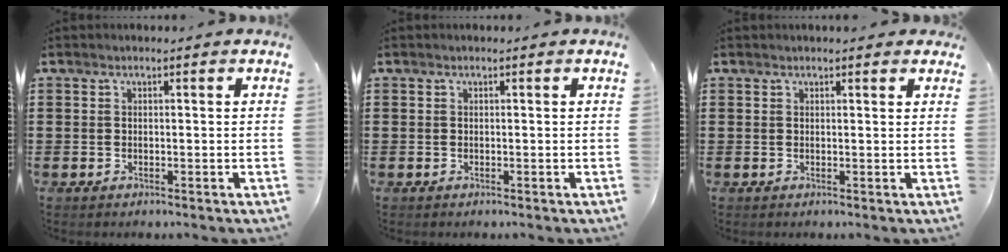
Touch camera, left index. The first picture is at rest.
{"total": 0.0}
{"total": 1.1, "force": [0.9, 0.2, 0.5], "torque": [-0.010, 0.002, 0.017]}